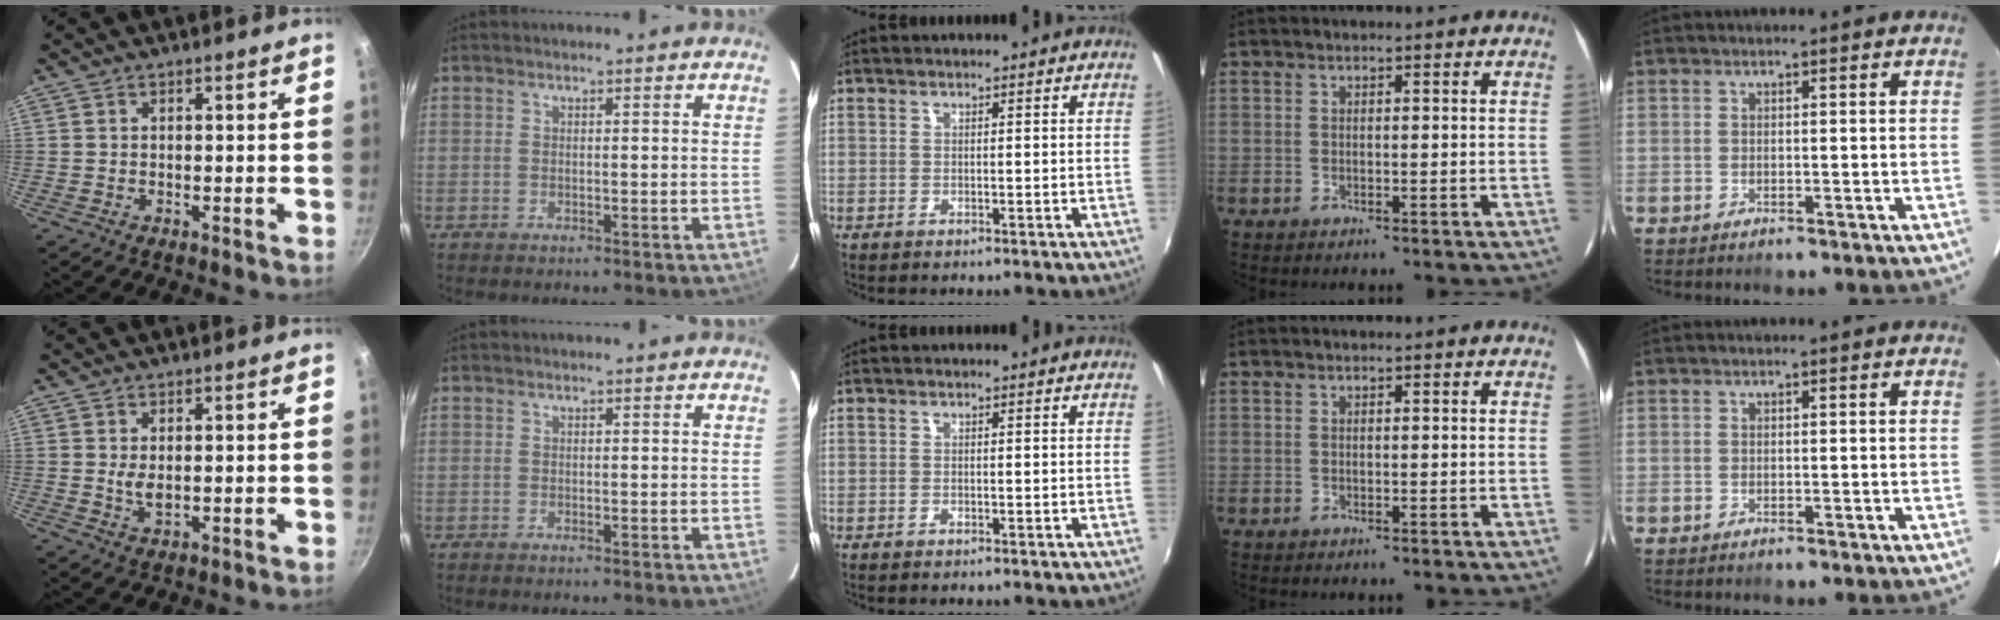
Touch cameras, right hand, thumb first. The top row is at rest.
{"thumb": {"total": 3.0, "force": [0.4, 1.6, 2.5], "torque": [-0.045, -0.006, 0.011]}}